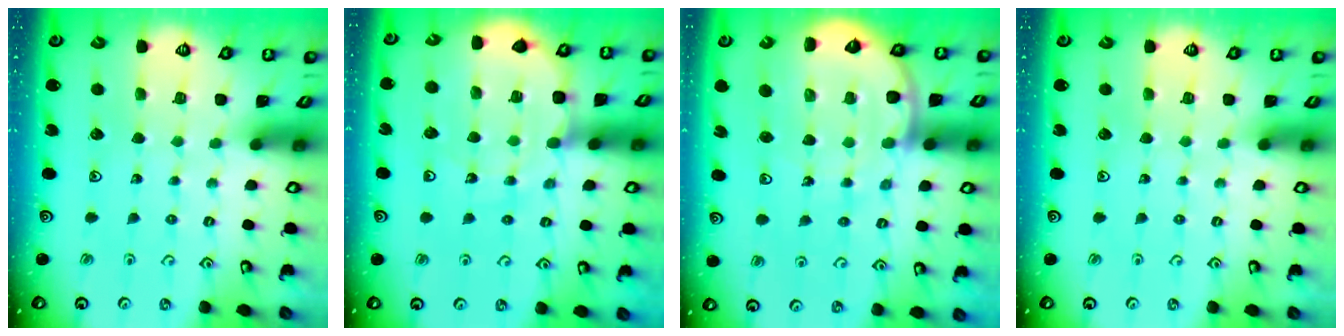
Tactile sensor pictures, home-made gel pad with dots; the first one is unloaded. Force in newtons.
{"total": 10.5, "press": 10.2, "slide": 2.5}
{"total": 9.9, "press": 9.7, "slide": 2.2}
{"total": 0.0}